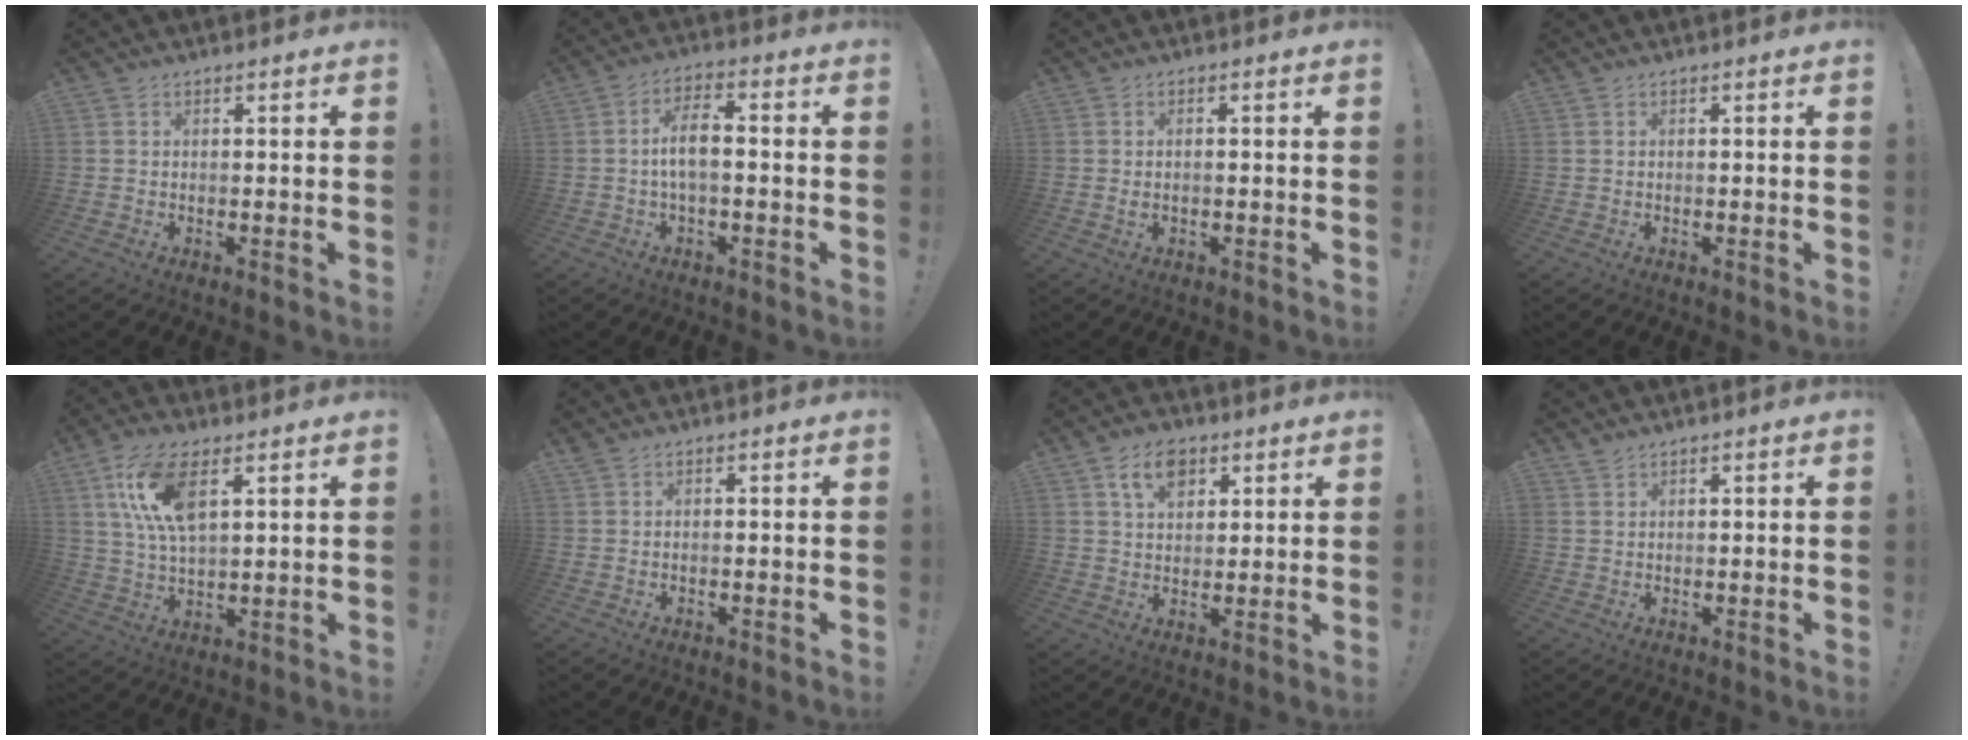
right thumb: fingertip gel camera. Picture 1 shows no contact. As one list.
[{"total": 7.3, "force": [-0.5, 2.7, 6.8], "torque": [-0.115, 0.003, -0.010]}, {"total": 0.9, "force": [-0.2, 0.2, 0.9], "torque": [-0.008, -0.002, -0.005]}, {"total": 0.0}, {"total": 13.1, "force": [5.8, 6.0, 10.1], "torque": [-0.203, -0.014, 0.104]}, {"total": 0.7, "force": [0.5, 0.4, 0.1], "torque": [0.000, -0.001, 0.009]}, {"total": 8.9, "force": [4.8, 5.8, 4.7], "torque": [-0.068, -0.008, 0.088]}, {"total": 1.3, "force": [1.2, 0.5, 0.3], "torque": [0.001, -0.006, 0.022]}]